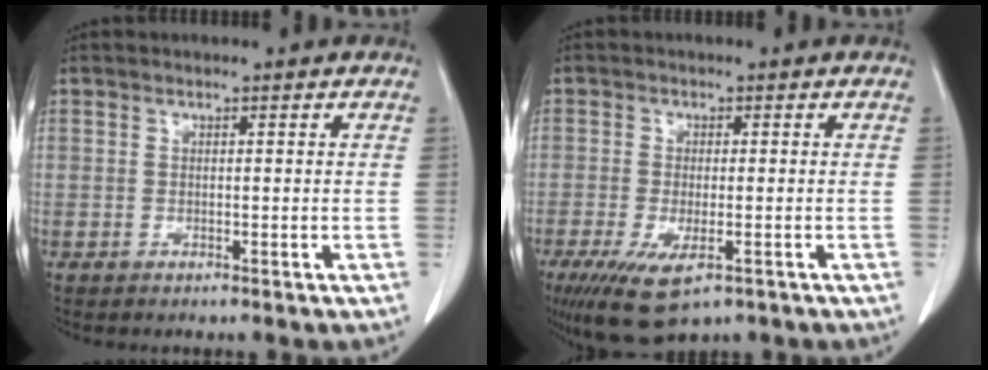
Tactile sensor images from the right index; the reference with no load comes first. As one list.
[{"total": 8.3, "force": [-4.5, 2.8, 6.4], "torque": [-0.114, -0.023, -0.069]}]